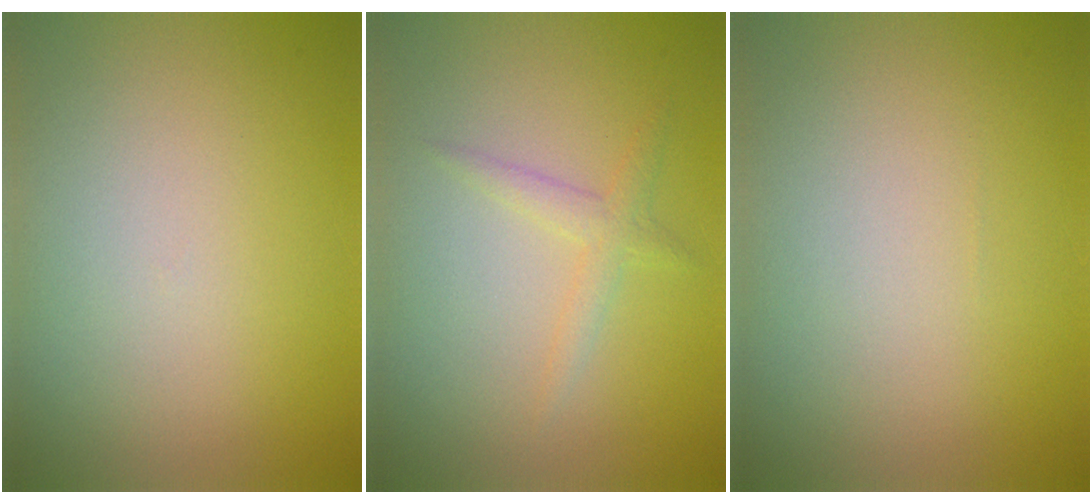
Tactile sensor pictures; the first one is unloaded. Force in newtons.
{"total": 1.7, "press": 1.7, "slide": 0.0}
{"total": 0.0}